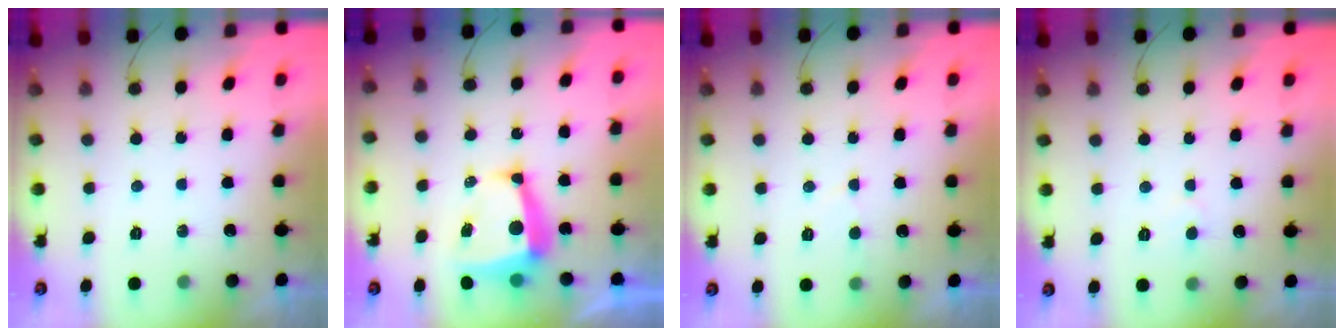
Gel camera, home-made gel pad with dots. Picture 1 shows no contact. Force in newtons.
{"total": 9.1, "press": 9.0, "slide": 0.9}
{"total": 3.7, "press": 3.7, "slide": 0.3}
{"total": 3.3, "press": 3.2, "slide": 0.3}